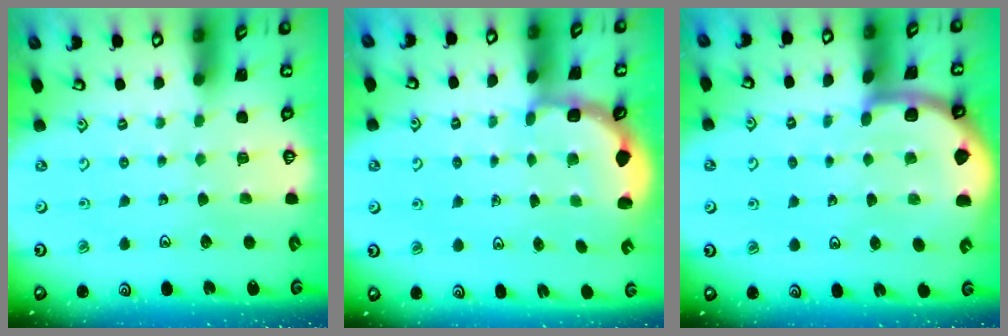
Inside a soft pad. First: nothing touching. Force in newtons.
{"total": 2.8, "press": 2.4, "slide": 1.4}
{"total": 4.0, "press": 4.0, "slide": 0.6}